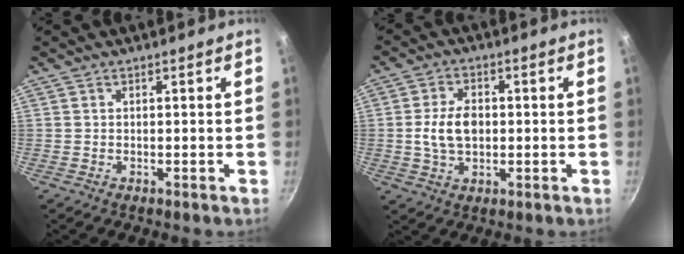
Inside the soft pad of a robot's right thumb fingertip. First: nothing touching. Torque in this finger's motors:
{"motor_torque": [0.42, 1.80, 1.08, -0.37, 0.06]}